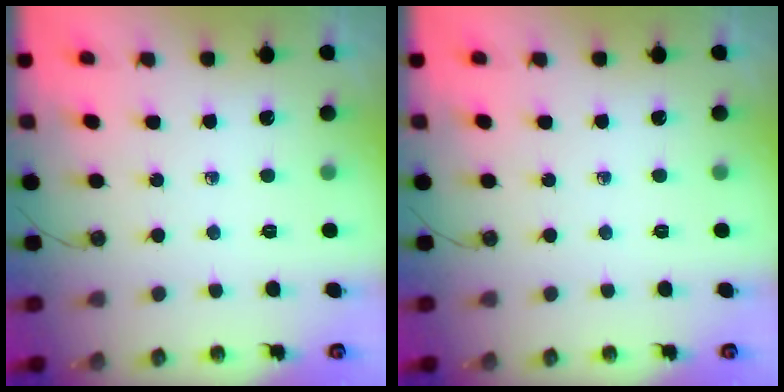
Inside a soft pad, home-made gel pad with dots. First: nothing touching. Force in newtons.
{"total": 0.0}